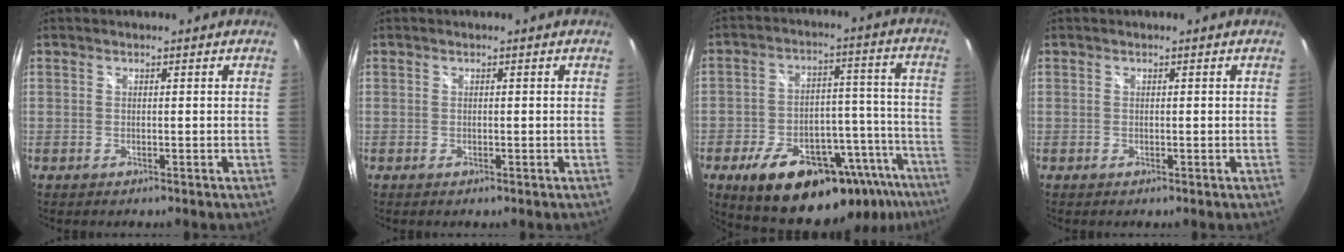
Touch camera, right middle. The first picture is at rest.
{"total": 0.6, "force": [0.5, -0.2, -0.2], "torque": [0.005, 0.001, 0.006]}
{"total": 26.5, "force": [-17.0, 12.1, 16.3], "torque": [-0.237, 0.023, -0.216]}
{"total": 0.0}